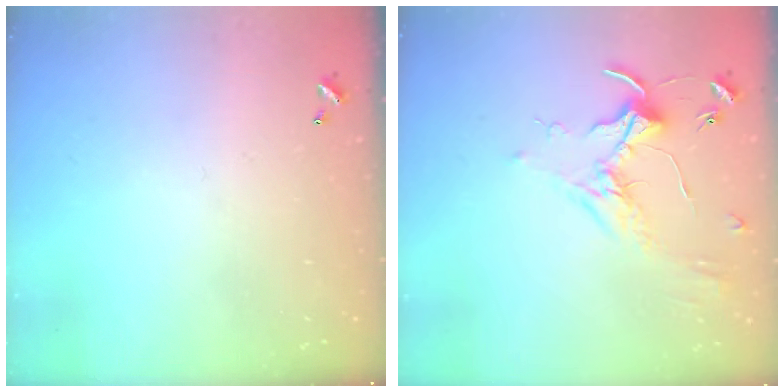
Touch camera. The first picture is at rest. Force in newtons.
{"total": 1.8, "press": 1.8, "slide": 0.4}